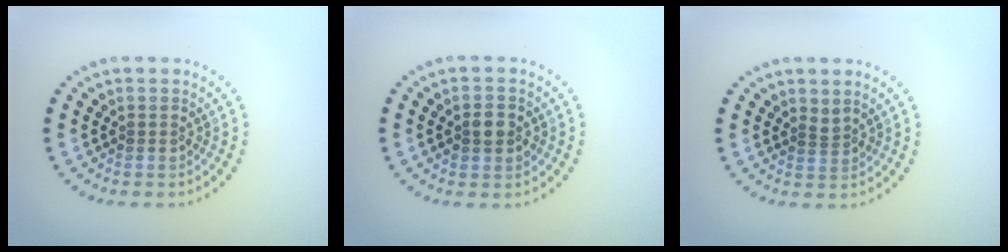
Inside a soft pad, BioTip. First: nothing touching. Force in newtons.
{"total": 2.3, "press": 2.2, "slide": 0.3}
{"total": 0.7, "press": 0.3, "slide": 0.6}